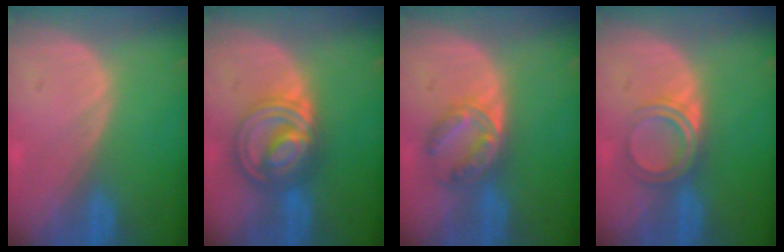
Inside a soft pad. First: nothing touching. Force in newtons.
{"total": 8.0, "press": 8.0, "slide": 0.5}
{"total": 6.3, "press": 5.7, "slide": 2.7}
{"total": 4.9, "press": 4.4, "slide": 2.2}